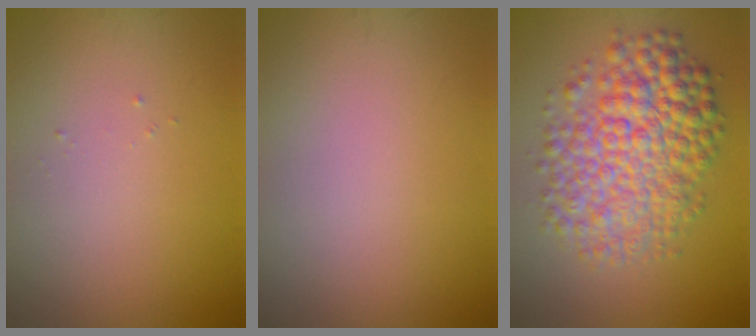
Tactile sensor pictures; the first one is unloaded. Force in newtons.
{"total": 0.0}
{"total": 8.2, "press": 8.2, "slide": 0.1}